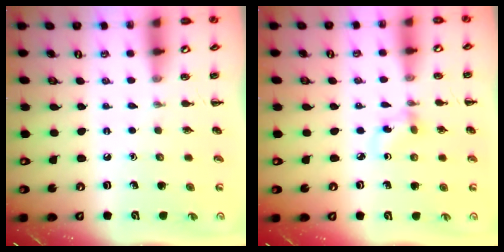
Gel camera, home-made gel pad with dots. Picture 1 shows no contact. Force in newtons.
{"total": 3.3, "press": 3.0, "slide": 1.2}